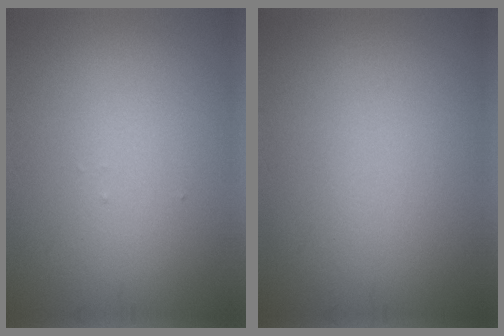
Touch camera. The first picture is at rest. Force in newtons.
{"total": 0.0}